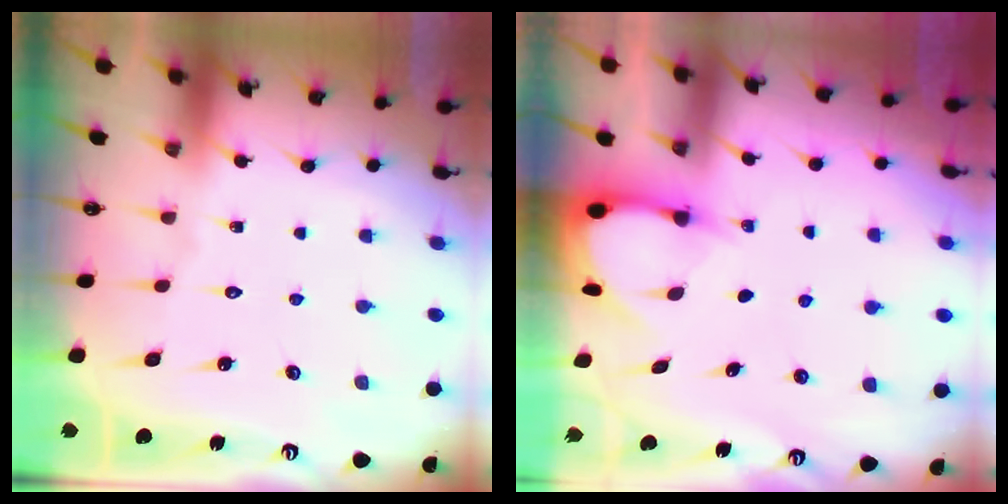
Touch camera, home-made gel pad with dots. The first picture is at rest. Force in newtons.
{"total": 3.3, "press": 3.3, "slide": 0.4}